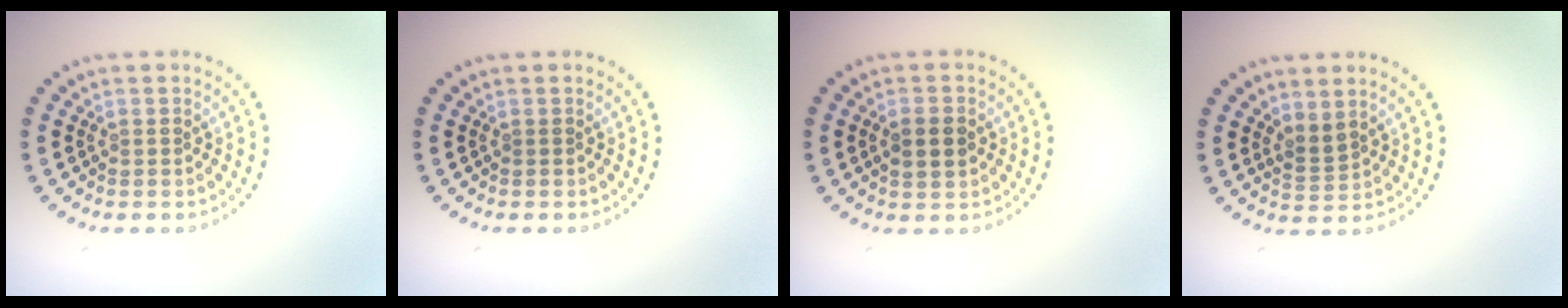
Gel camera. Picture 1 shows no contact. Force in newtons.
{"total": 0.0}
{"total": 2.4, "press": 2.4, "slide": 0.1}
{"total": 1.7, "press": 1.3, "slide": 1.1}